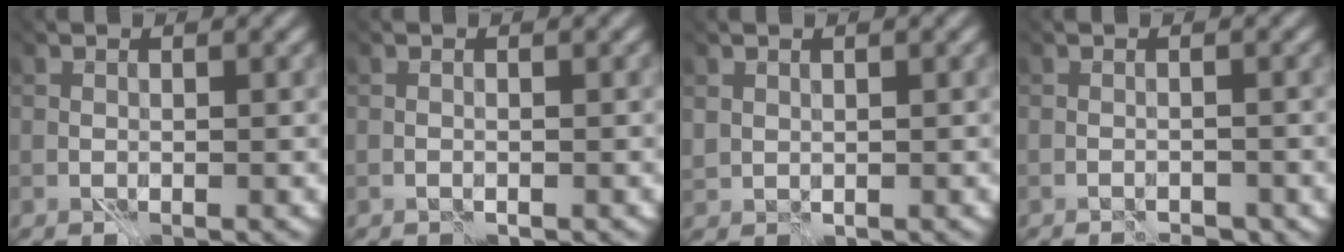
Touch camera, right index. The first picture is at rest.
{"total": 0.6, "force": [-0.5, -0.3, -0.1], "torque": [0.005, -0.003, -0.007]}
{"total": 1.2, "force": [0.9, 0.7, -0.1], "torque": [-0.021, 0.003, 0.029]}
{"total": 1.9, "force": [-1.9, -0.1, 0.1], "torque": [0.010, 0.004, -0.021]}